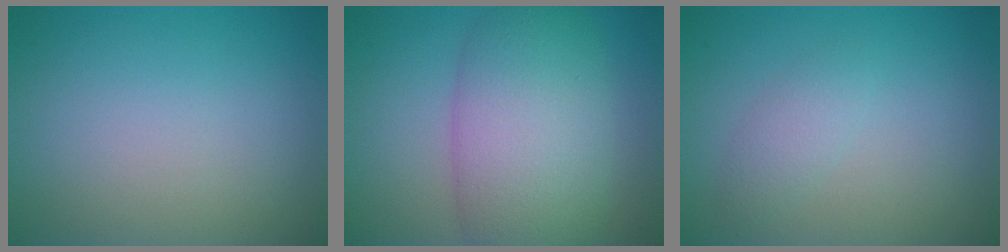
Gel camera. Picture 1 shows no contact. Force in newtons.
{"total": 9.0, "press": 8.9, "slide": 0.3}
{"total": 1.6, "press": 1.6, "slide": 0.1}